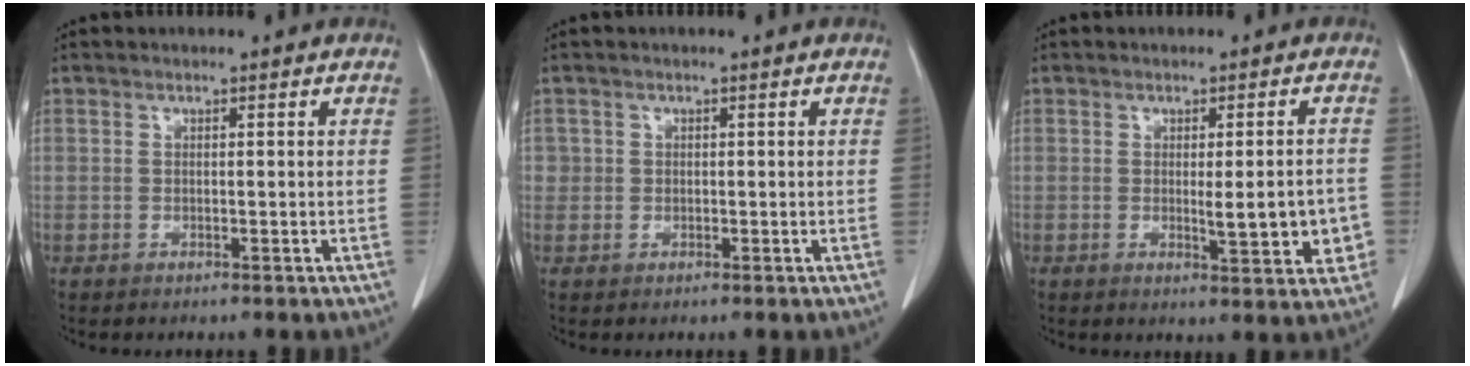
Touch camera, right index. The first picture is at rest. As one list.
[{"total": 1.2, "force": [-0.1, 1.2, 0.1], "torque": [0.010, 0.006, -0.004]}, {"total": 6.8, "force": [-1.3, 1.6, 6.5], "torque": [-0.076, -0.003, -0.013]}]